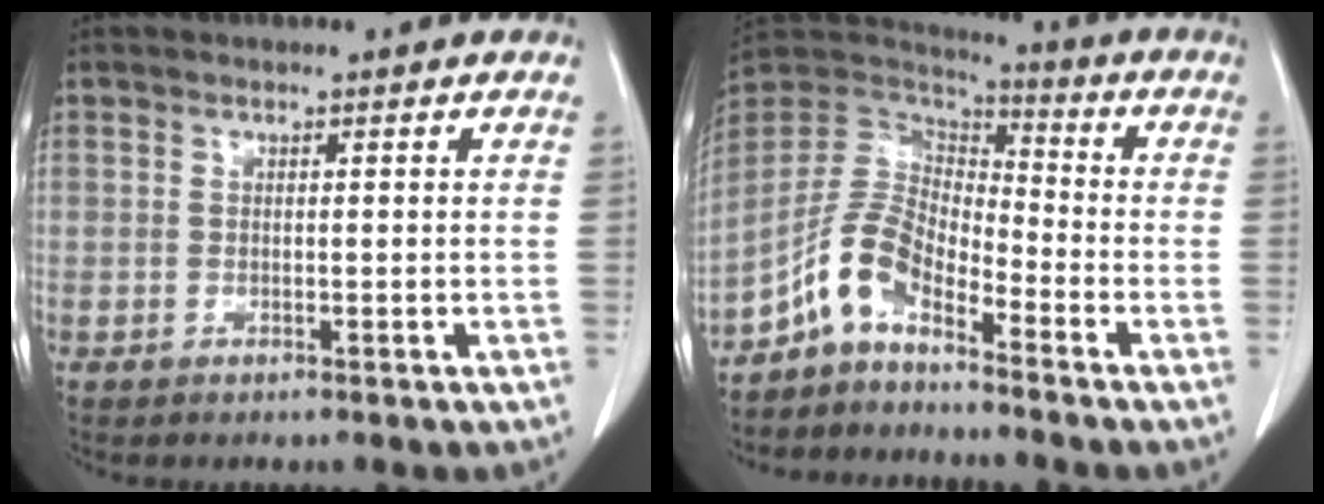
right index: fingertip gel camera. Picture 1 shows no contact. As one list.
[{"total": 8.6, "force": [-5.8, 3.7, 5.1], "torque": [-0.115, 0.026, -0.119]}]